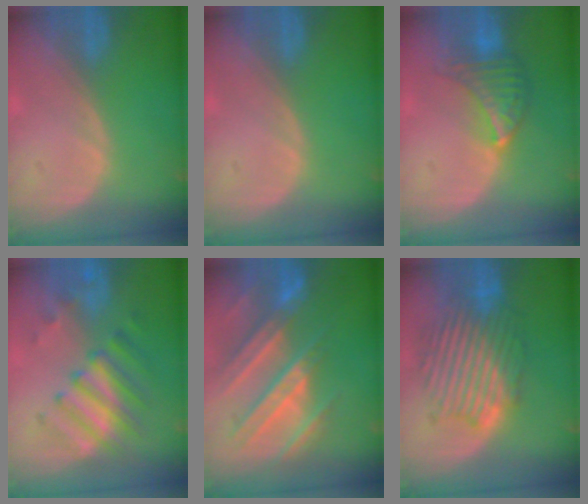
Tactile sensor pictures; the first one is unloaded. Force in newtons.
{"total": 0.0}
{"total": 6.7, "press": 6.1, "slide": 2.8}
{"total": 7.8, "press": 7.3, "slide": 2.6}
{"total": 10.8, "press": 9.7, "slide": 4.8}
{"total": 9.4, "press": 9.4, "slide": 0.2}